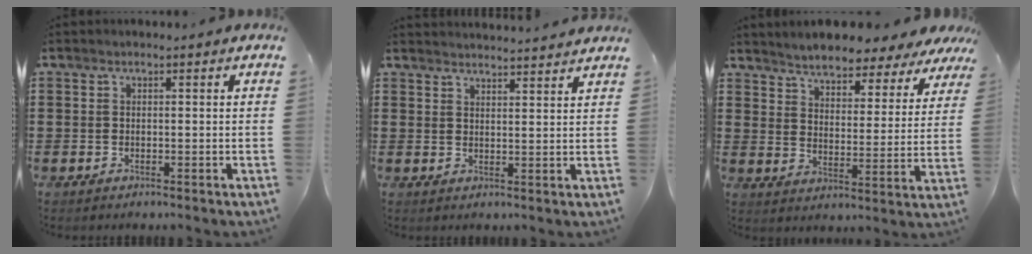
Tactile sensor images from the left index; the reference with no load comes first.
{"total": 2.7, "force": [2.7, -0.5, -0.2], "torque": [-0.004, -0.013, 0.051]}
{"total": 4.9, "force": [4.9, 0.4, 0.4], "torque": [-0.037, -0.035, 0.082]}